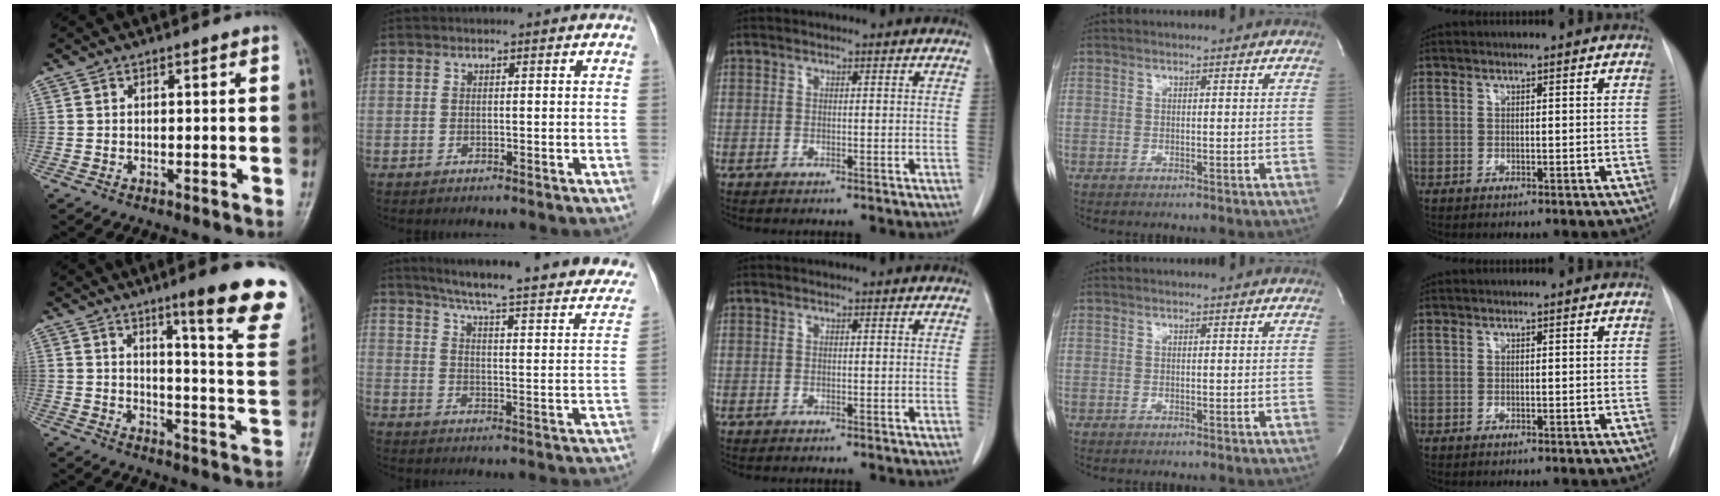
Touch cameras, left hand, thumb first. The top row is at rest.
{"thumb": {"total": 18.3, "force": [11.3, 2.1, 14.2], "torque": [-0.154, -0.065, 0.148]}, "index": {"total": 26.7, "force": [21.7, 3.2, 15.1], "torque": [-0.211, -0.030, 0.264]}}